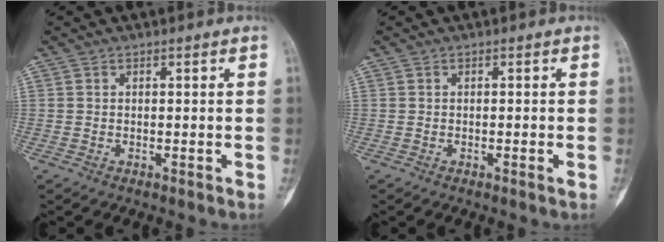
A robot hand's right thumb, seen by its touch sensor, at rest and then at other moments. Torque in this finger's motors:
{"motor_torque": [-0.25, 0.24, -0.16, 0.01, -0.03]}